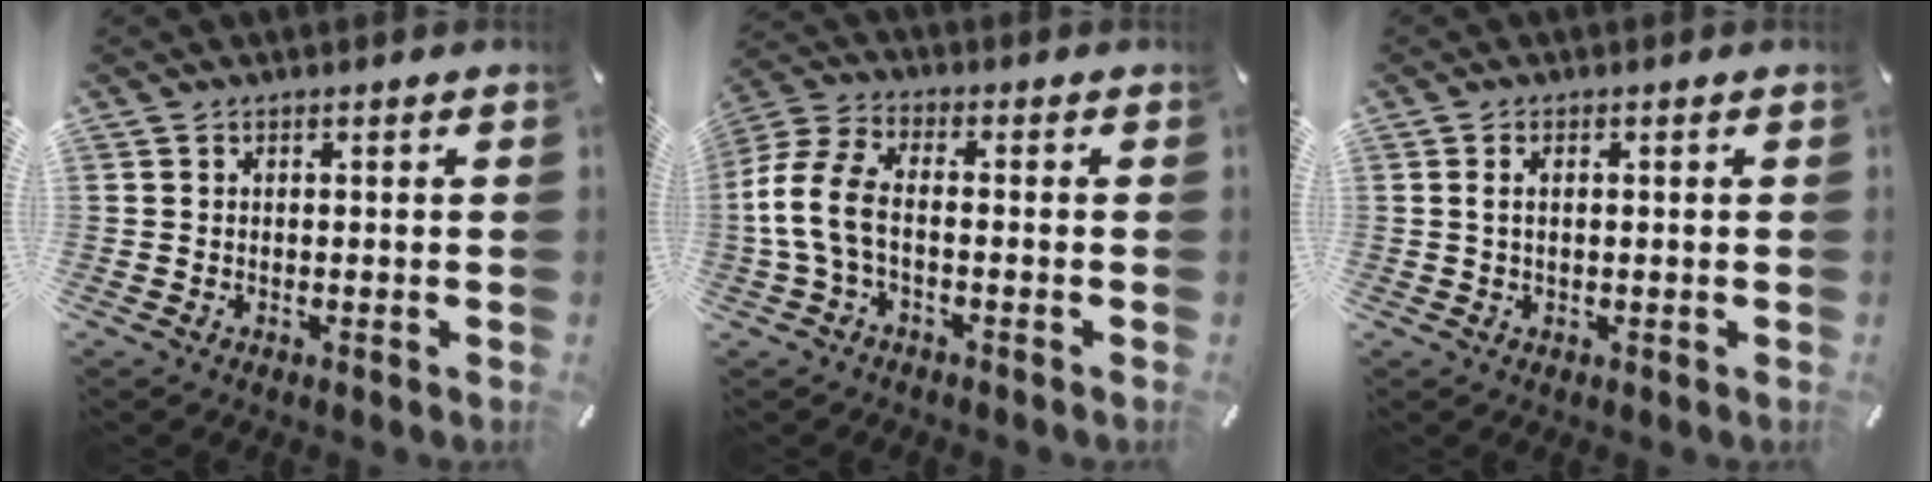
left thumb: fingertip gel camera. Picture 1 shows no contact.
{"total": 8.7, "force": [-2.3, 4.6, 7.0], "torque": [-0.161, 0.000, -0.043]}
{"total": 1.8, "force": [0.3, 0.8, 1.5], "torque": [-0.032, 0.004, 0.003]}